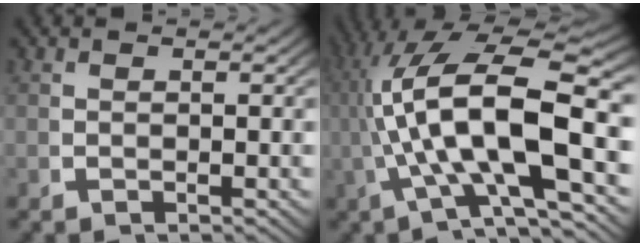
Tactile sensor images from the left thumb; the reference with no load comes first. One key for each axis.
{"total": 13.5, "fx": 0.6, "fy": 6.3, "fz": 11.9, "tx": -0.234, "ty": -0.021, "tz": 0.019}